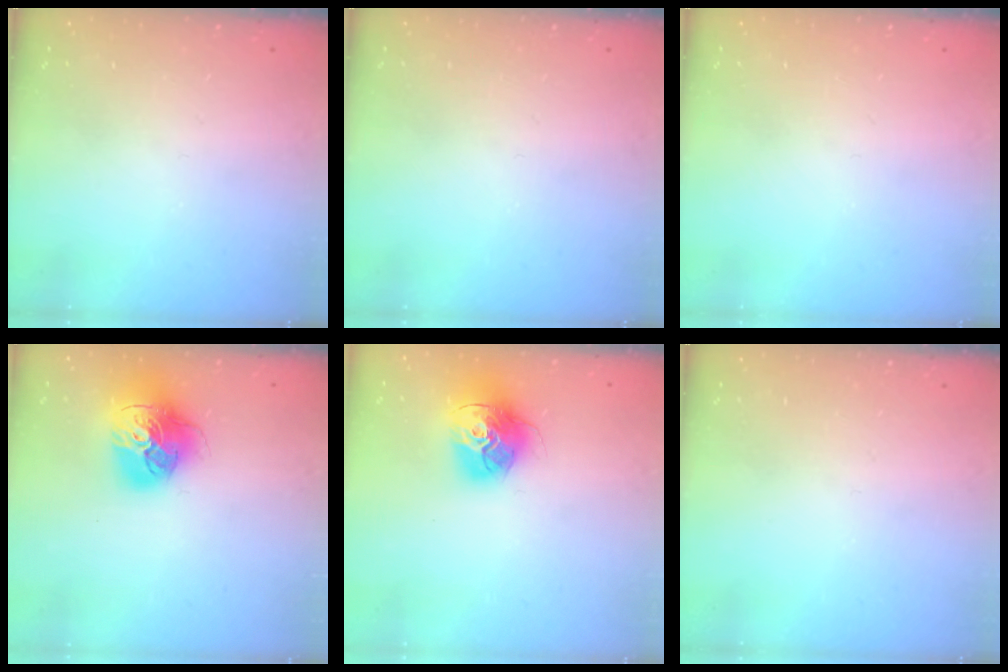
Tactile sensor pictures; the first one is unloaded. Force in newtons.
{"total": 0.0}
{"total": 0.0}
{"total": 16.7, "press": 16.6, "slide": 1.9}
{"total": 15.4, "press": 15.3, "slide": 1.5}
{"total": 0.0}